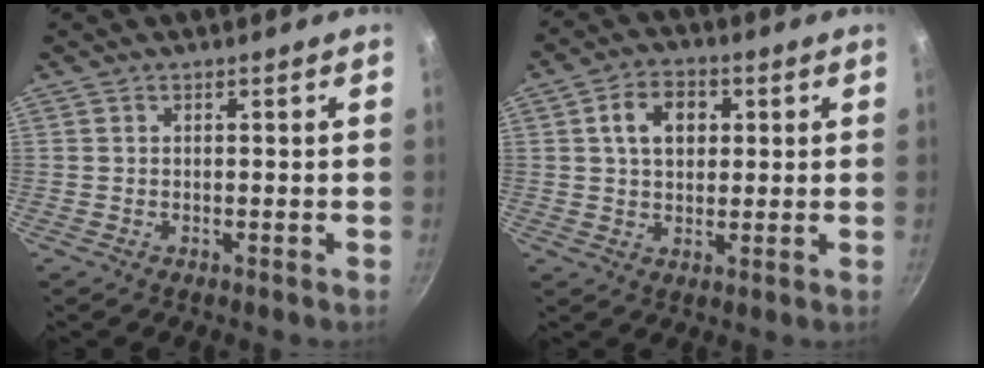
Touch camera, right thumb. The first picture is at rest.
{"total": 8.0, "force": [1.9, 5.7, 5.2], "torque": [-0.068, 0.006, 0.027]}